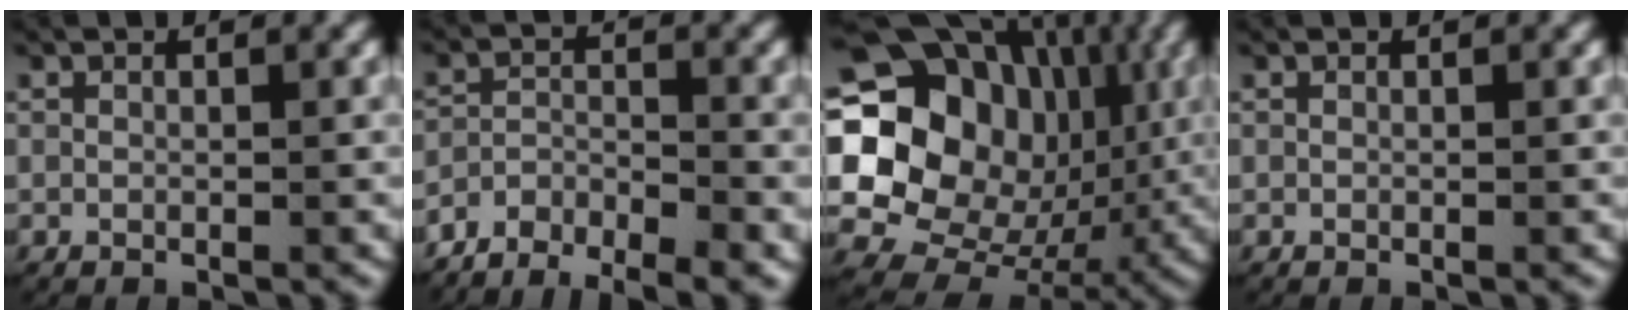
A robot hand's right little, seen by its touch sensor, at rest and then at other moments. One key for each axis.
{"total": 7.1, "fx": -6.2, "fy": 2.7, "fz": 2.3, "tx": -0.035, "ty": -0.017, "tz": -0.104}
{"total": 23.1, "fx": 0.6, "fy": 19.5, "fz": 12.4, "tx": -0.273, "ty": -0.052, "tz": 0.014}
{"total": 0.0}